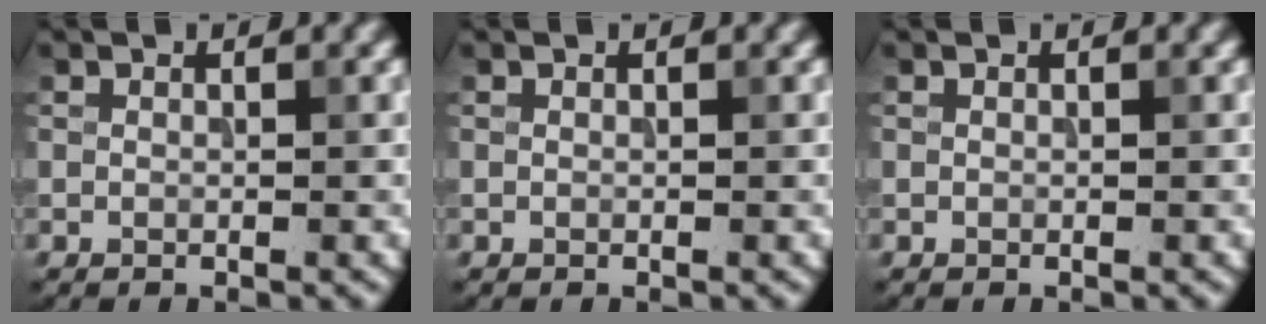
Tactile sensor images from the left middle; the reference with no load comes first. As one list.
[{"total": 0.0}, {"total": 0.0}]